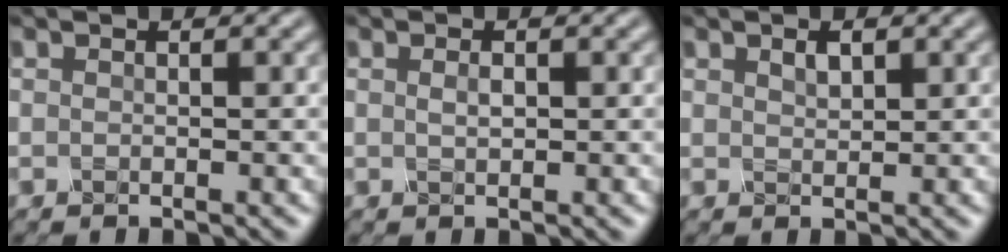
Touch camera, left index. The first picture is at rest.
{"total": 0.9, "force": [-0.1, 0.5, 0.8], "torque": [-0.018, 0.000, 0.000]}
{"total": 1.3, "force": [0.5, 0.7, 0.9], "torque": [-0.018, 0.001, 0.012]}